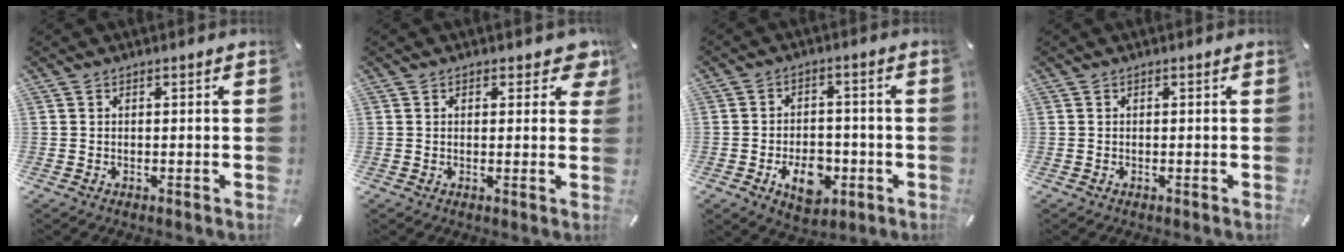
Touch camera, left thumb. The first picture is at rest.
{"total": 4.4, "force": [2.2, 2.6, 2.8], "torque": [-0.020, -0.007, 0.031]}
{"total": 9.9, "force": [-3.7, 6.5, 6.5], "torque": [-0.098, 0.007, -0.063]}
{"total": 0.0}